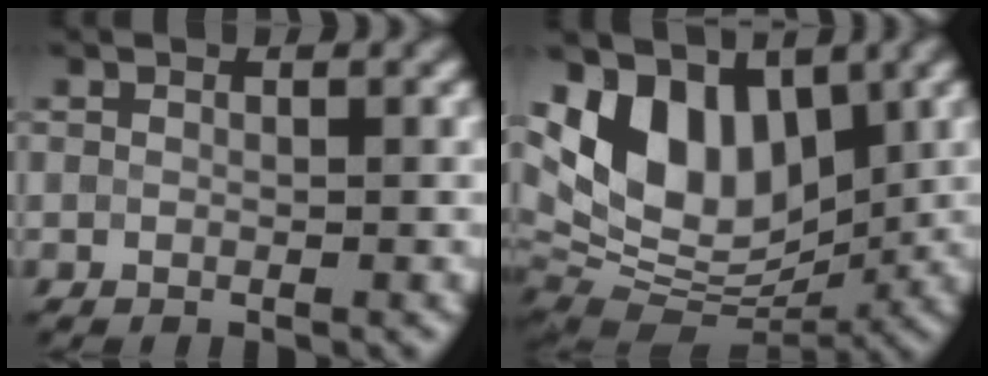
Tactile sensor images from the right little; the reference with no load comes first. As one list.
[{"total": 10.2, "force": [3.5, 6.3, 7.1], "torque": [-0.130, 0.009, 0.050]}]